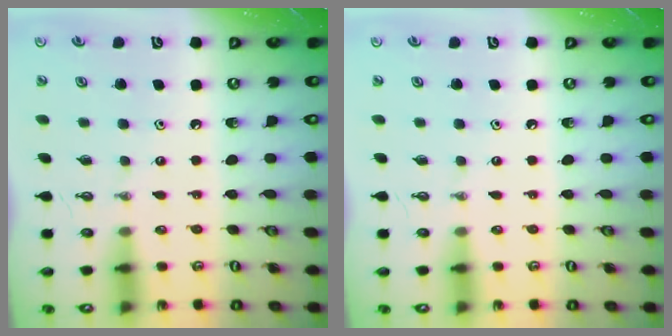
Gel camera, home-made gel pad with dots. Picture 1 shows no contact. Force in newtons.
{"total": 0.0}